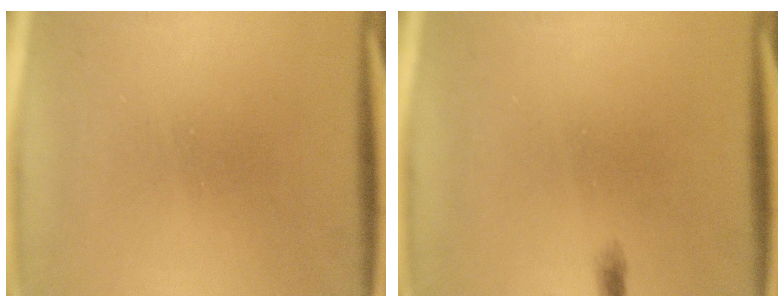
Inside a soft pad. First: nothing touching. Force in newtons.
{"total": 0.6}